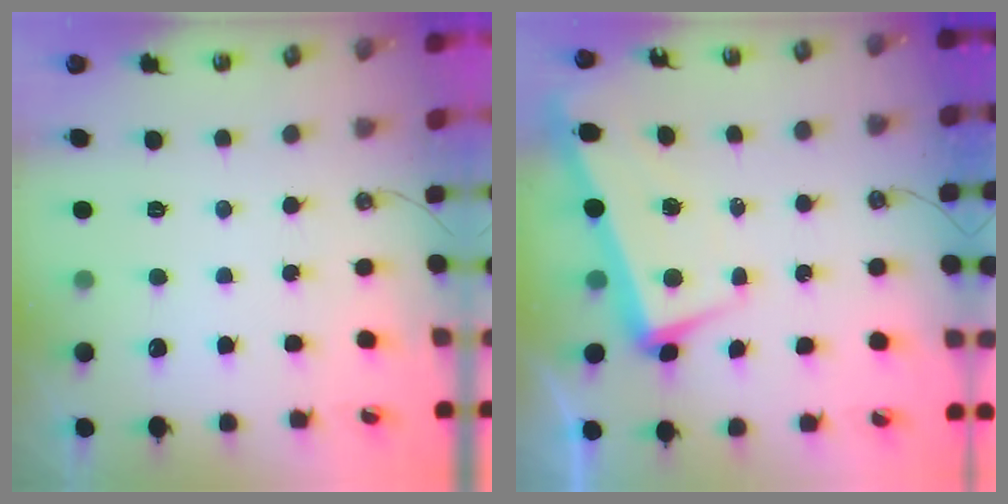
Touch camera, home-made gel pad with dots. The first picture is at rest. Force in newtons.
{"total": 2.4, "press": 1.3, "slide": 2.0}